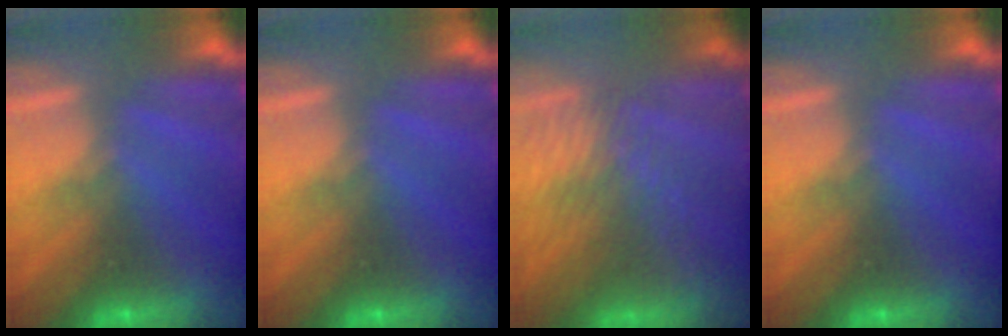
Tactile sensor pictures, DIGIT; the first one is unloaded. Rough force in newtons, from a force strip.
{"total": 0.0}
{"total": 9.3}
{"total": 0.0}